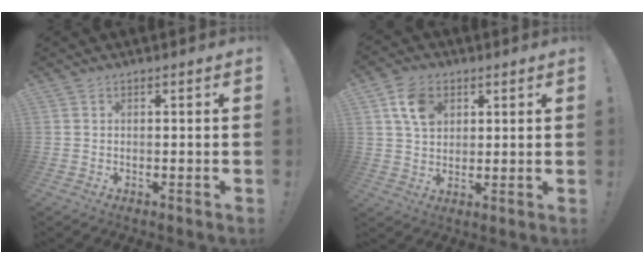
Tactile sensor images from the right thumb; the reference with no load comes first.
{"total": 9.4, "force": [3.9, 7.0, 4.9], "torque": [-0.084, 0.002, 0.078]}